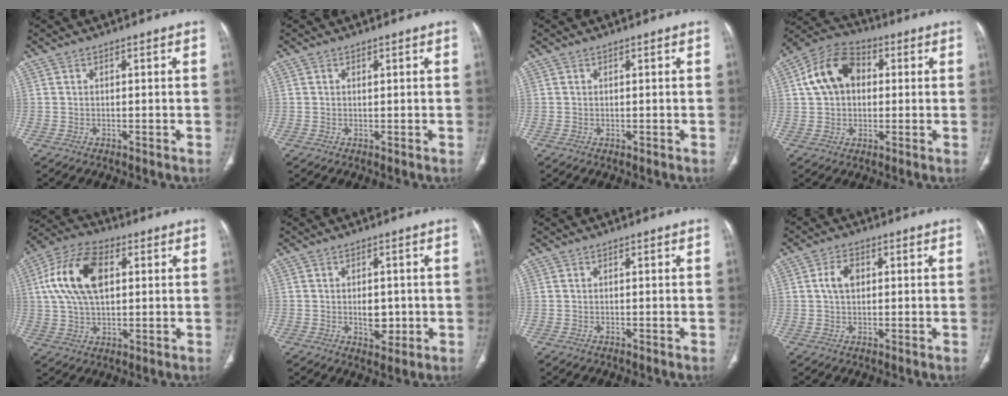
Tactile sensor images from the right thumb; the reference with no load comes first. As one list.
[{"total": 0.0}, {"total": 0.0}, {"total": 12.1, "force": [2.3, 8.8, 8.0], "torque": [-0.130, 0.023, 0.030]}, {"total": 14.9, "force": [3.4, 8.6, 11.7], "torque": [-0.226, 0.016, 0.060]}, {"total": 4.6, "force": [-0.4, 3.1, 3.4], "torque": [-0.031, -0.001, 0.002]}, {"total": 0.0}, {"total": 4.3, "force": [0.9, 2.9, 3.1], "torque": [-0.057, 0.007, 0.014]}]